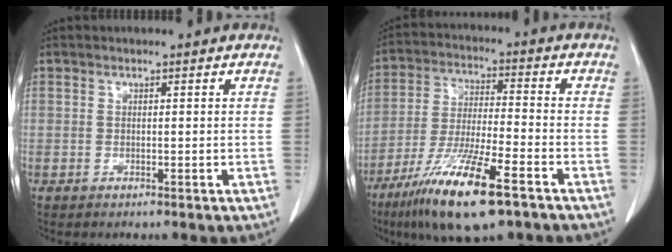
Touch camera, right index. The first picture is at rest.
{"total": 15.1, "force": [-9.1, 1.8, 11.8], "torque": [-0.235, -0.036, -0.165]}